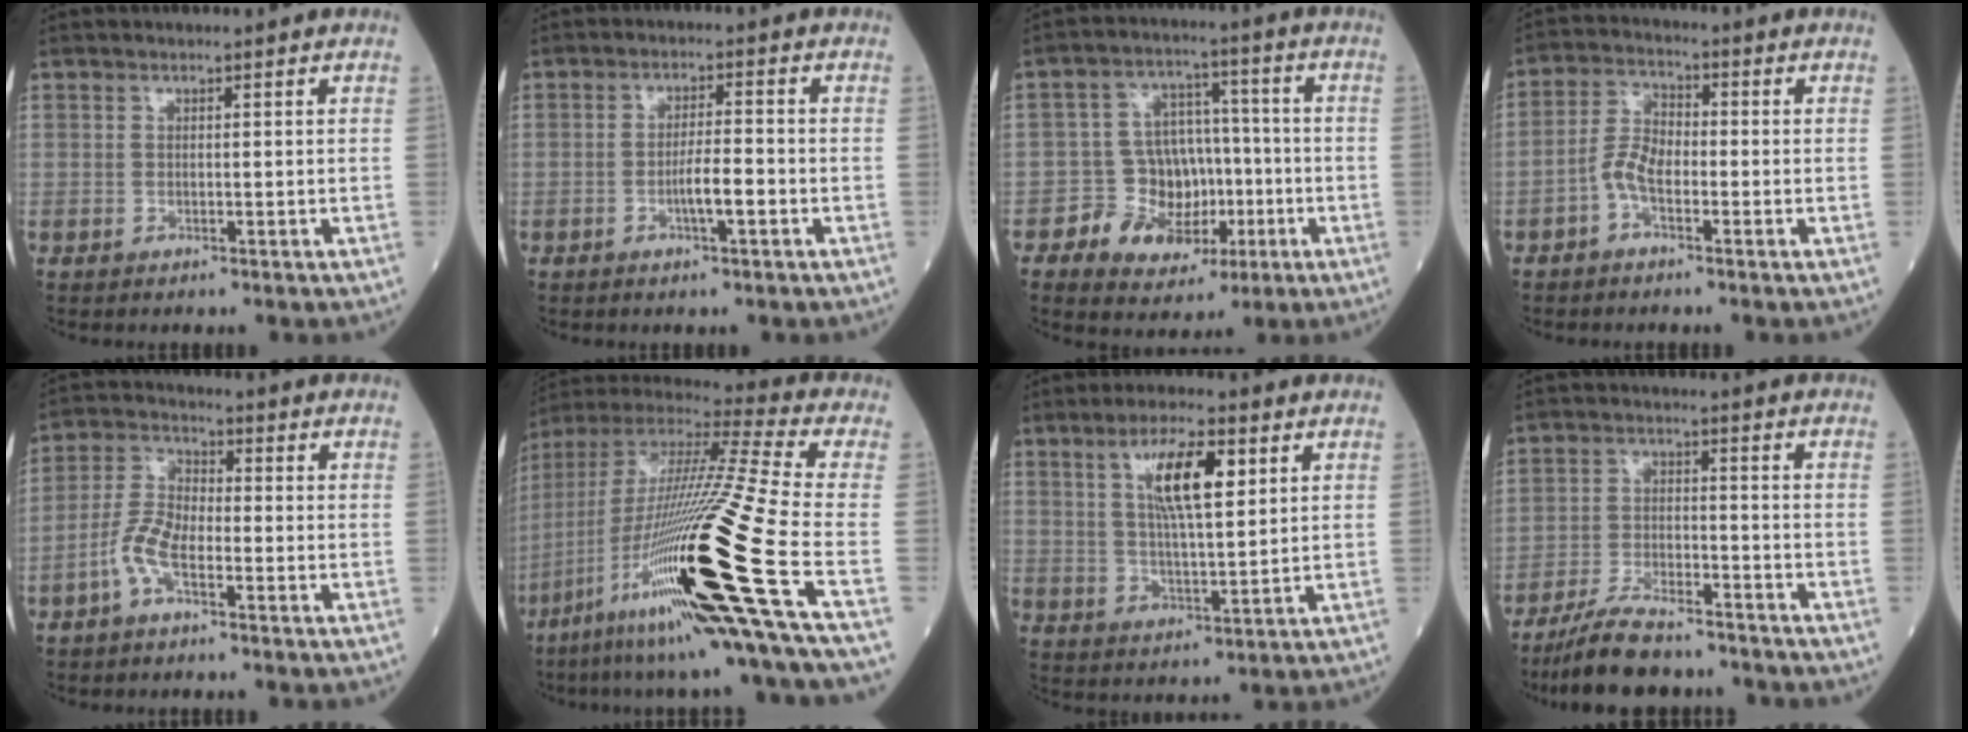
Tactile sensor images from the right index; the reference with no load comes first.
{"total": 4.2, "force": [-1.5, 0.4, 3.9], "torque": [-0.067, 0.000, -0.027]}
{"total": 9.4, "force": [-3.1, 7.6, 4.7], "torque": [-0.072, 0.025, -0.041]}
{"total": 4.8, "force": [-2.1, 2.1, 3.8], "torque": [-0.078, 0.012, -0.047]}
{"total": 6.0, "force": [-2.8, 2.1, 4.9], "torque": [-0.110, 0.007, -0.062]}
{"total": 30.0, "force": [-11.5, -1.1, 27.6], "torque": [-0.498, -0.048, -0.215]}
{"total": 9.4, "force": [3.5, 1.9, 8.5], "torque": [-0.154, 0.005, 0.065]}
{"total": 10.4, "force": [-9.3, 1.9, 4.3], "torque": [-0.077, -0.012, -0.159]}